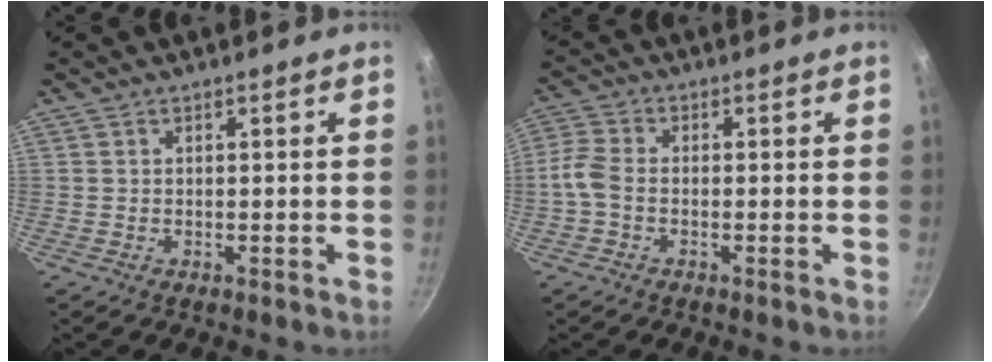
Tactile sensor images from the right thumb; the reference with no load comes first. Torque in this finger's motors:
{"motor_torque": [-0.11, 0.22, -0.08, -0.11, 0.10]}